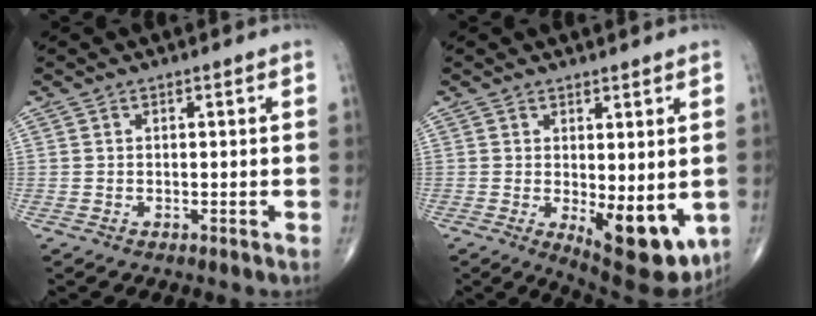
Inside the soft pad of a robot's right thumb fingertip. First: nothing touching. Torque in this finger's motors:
{"motor_torque": [1.34, 1.81, 0.05, -0.14, 0.32]}